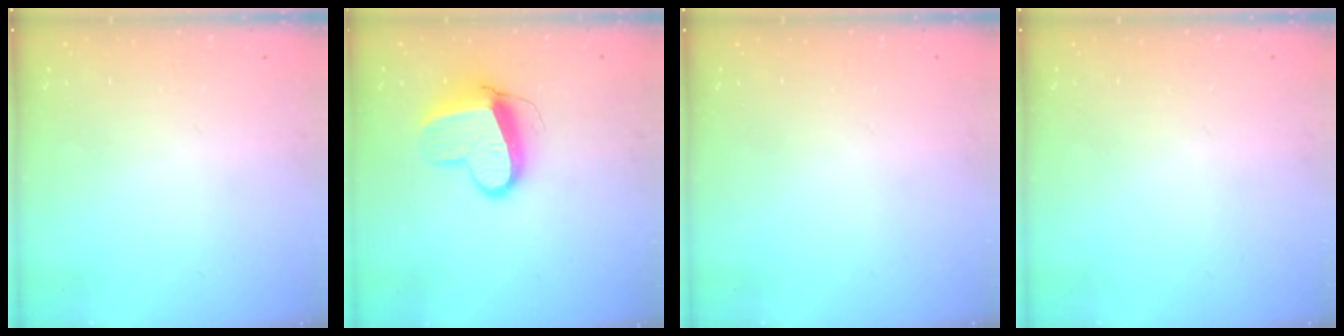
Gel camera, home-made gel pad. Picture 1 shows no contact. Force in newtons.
{"total": 11.5, "press": 11.4, "slide": 1.3}
{"total": 0.0}
{"total": 0.0}